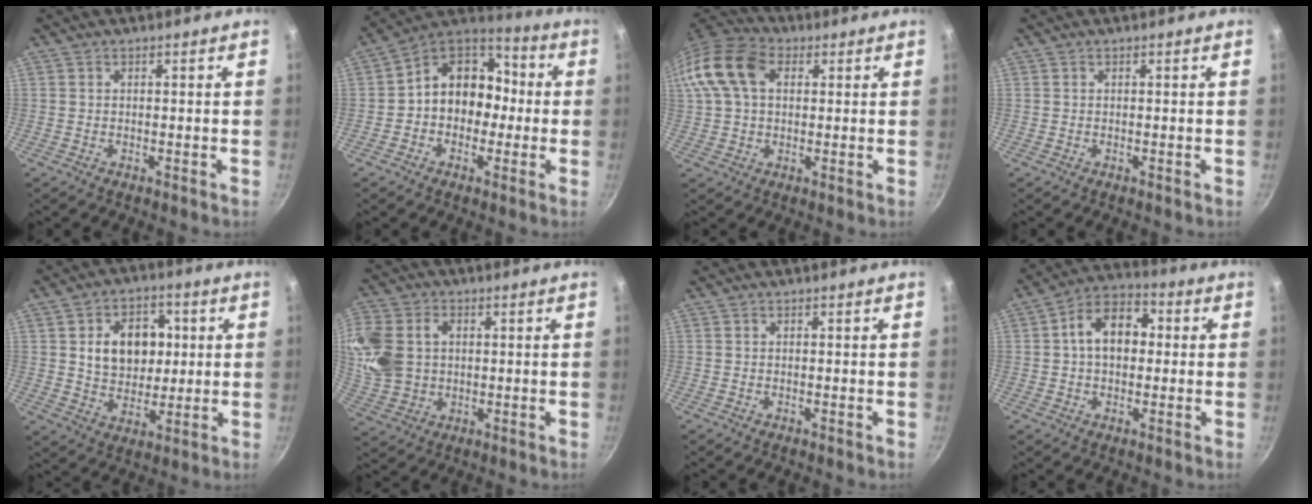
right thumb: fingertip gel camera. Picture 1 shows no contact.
{"total": 13.5, "force": [-0.9, 11.0, 7.9], "torque": [-0.068, 0.051, -0.037]}
{"total": 14.3, "force": [3.7, 9.6, 9.9], "torque": [-0.183, 0.026, 0.052]}
{"total": 0.0}
{"total": 12.8, "force": [2.3, 9.7, 8.1], "torque": [-0.083, -0.002, 0.037]}
{"total": 14.0, "force": [1.9, 11.1, 8.4], "torque": [-0.179, 0.002, 0.039]}
{"total": 0.0}
{"total": 10.9, "force": [1.1, 7.5, 7.8], "torque": [-0.089, 0.030, 0.001]}